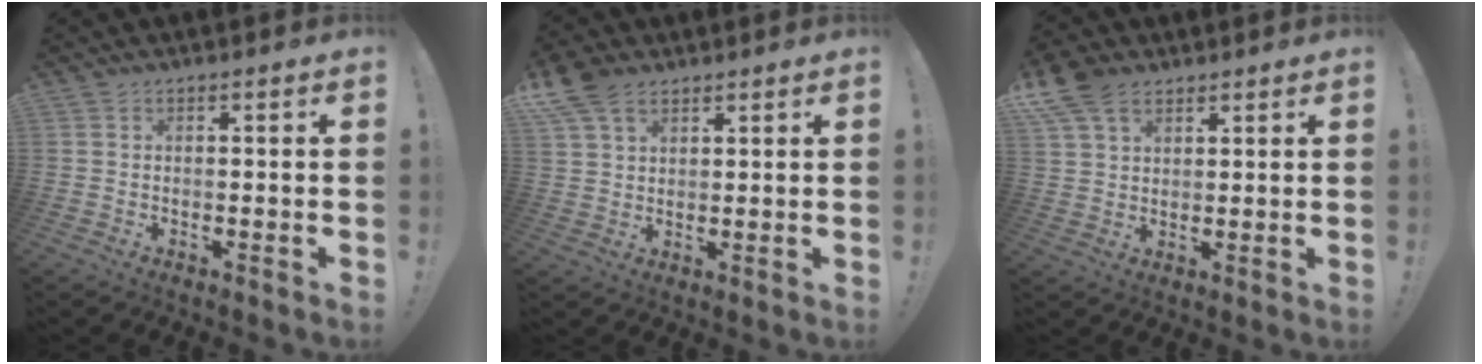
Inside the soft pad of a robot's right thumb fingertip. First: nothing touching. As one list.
[{"total": 8.8, "force": [5.6, 5.1, 4.5], "torque": [-0.089, -0.018, 0.109]}, {"total": 9.5, "force": [5.9, 5.7, 4.8], "torque": [-0.096, -0.020, 0.116]}]